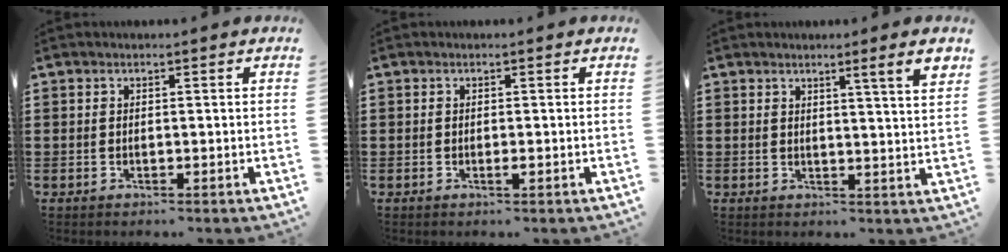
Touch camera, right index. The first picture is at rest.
{"total": 0.7, "force": [-0.1, 0.1, 0.7], "torque": [-0.012, -0.005, -0.001]}
{"total": 3.3, "force": [2.0, -0.8, 2.5], "torque": [-0.038, -0.014, 0.027]}